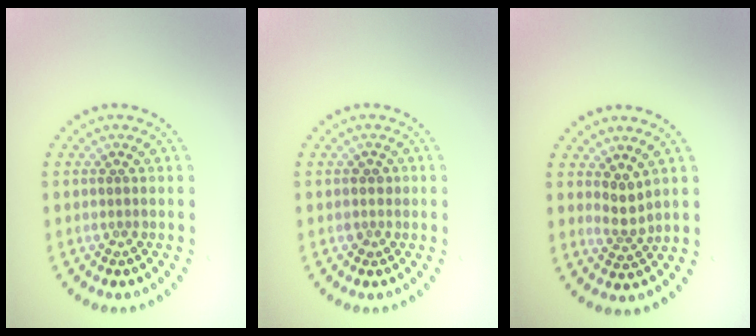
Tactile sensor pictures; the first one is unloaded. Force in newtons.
{"total": 1.0, "press": 0.9, "slide": 0.5}
{"total": 2.0, "press": 1.4, "slide": 1.4}